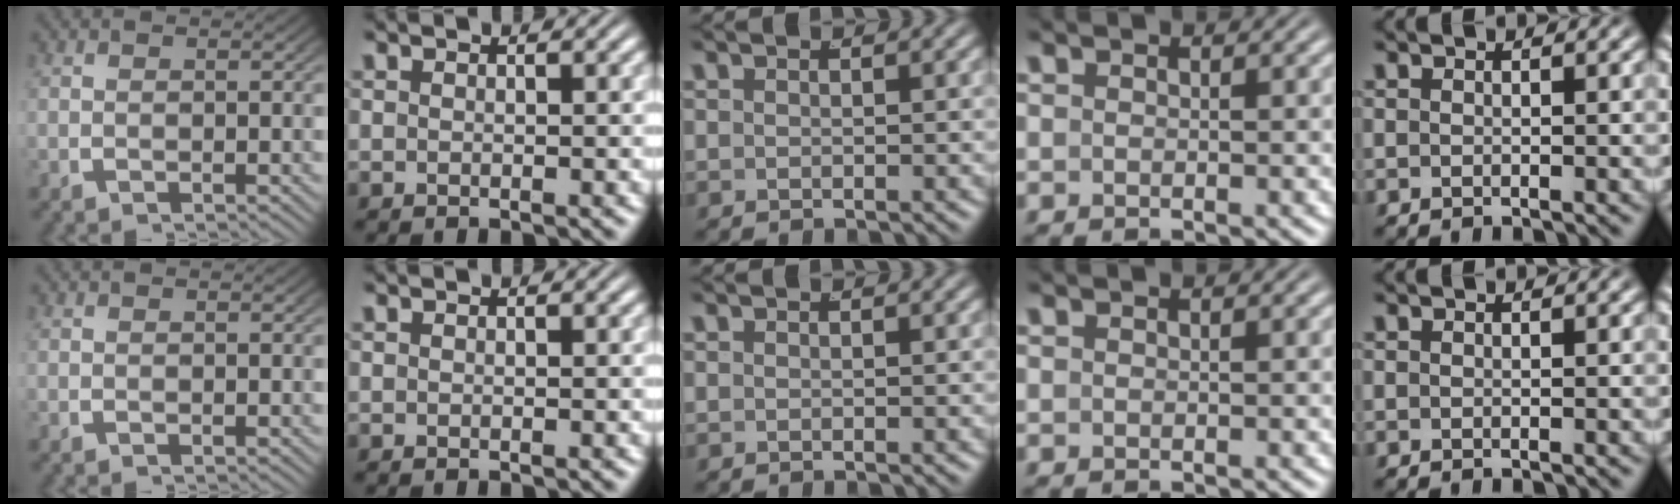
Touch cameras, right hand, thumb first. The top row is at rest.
{}